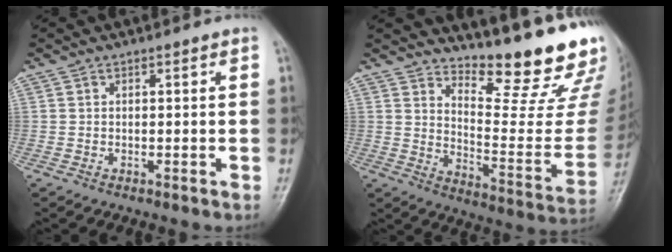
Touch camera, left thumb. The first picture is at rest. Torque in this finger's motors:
{"motor_torque": [0.72, 0.08, 0.77, -1.60, 0.09]}